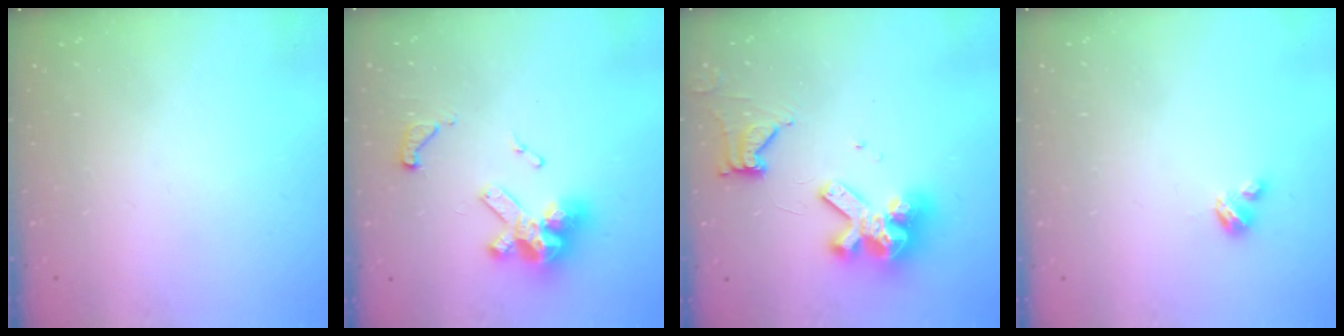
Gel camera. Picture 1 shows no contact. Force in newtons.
{"total": 13.5, "press": 13.4, "slide": 1.8}
{"total": 14.7, "press": 14.5, "slide": 1.8}
{"total": 2.9, "press": 2.9, "slide": 0.3}